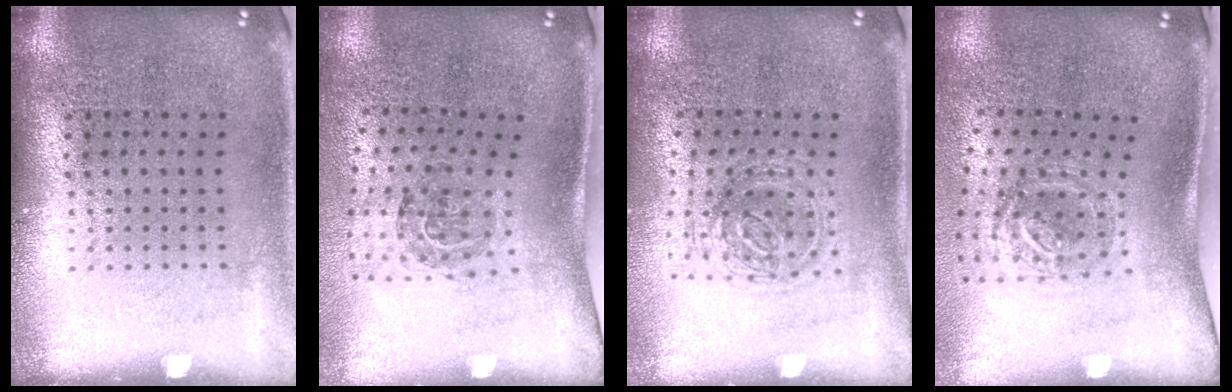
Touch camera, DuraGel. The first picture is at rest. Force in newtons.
{"total": 1.7, "press": 1.1, "slide": 1.2}
{"total": 1.0, "press": 0.9, "slide": 0.3}
{"total": 1.9, "press": 1.2, "slide": 1.5}